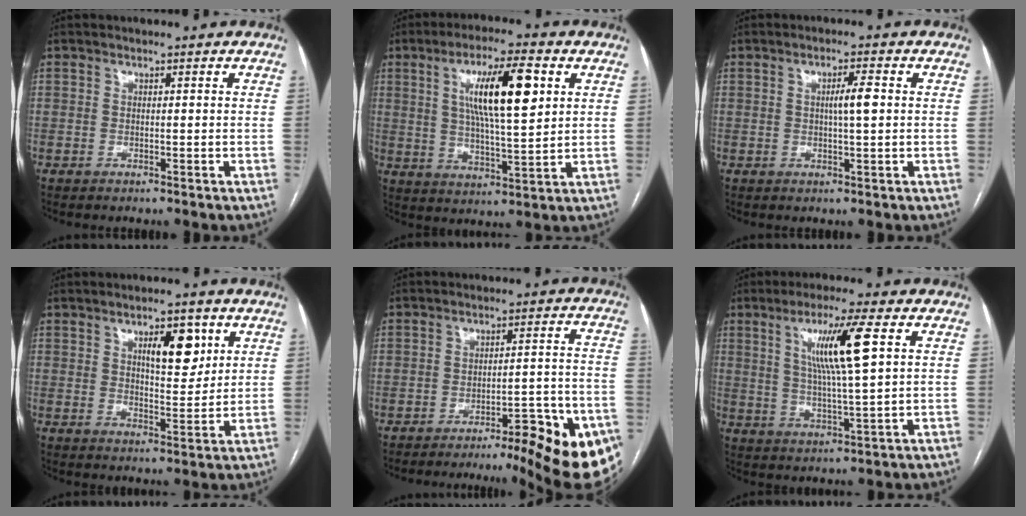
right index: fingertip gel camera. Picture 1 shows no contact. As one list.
[{"total": 12.8, "force": [4.0, 2.0, 12.0], "torque": [-0.211, 0.007, 0.070]}, {"total": 3.4, "force": [0.4, 0.1, 3.4], "torque": [-0.059, 0.002, 0.006]}, {"total": 7.2, "force": [3.3, 2.5, 5.9], "torque": [-0.090, 0.001, 0.052]}, {"total": 17.9, "force": [-11.9, 3.0, 13.1], "torque": [-0.082, 0.020, -0.152]}, {"total": 10.3, "force": [3.3, -0.2, 9.7], "torque": [-0.178, 0.001, 0.061]}]